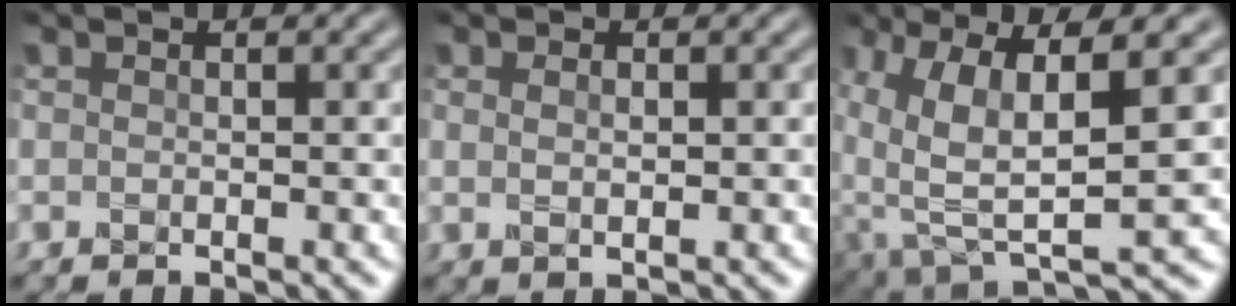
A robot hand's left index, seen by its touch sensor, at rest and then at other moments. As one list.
[{"total": 1.0, "force": [0.5, 0.4, 0.7], "torque": [-0.013, 0.002, 0.008]}, {"total": 8.9, "force": [1.5, 3.4, 8.1], "torque": [-0.168, -0.013, 0.031]}]